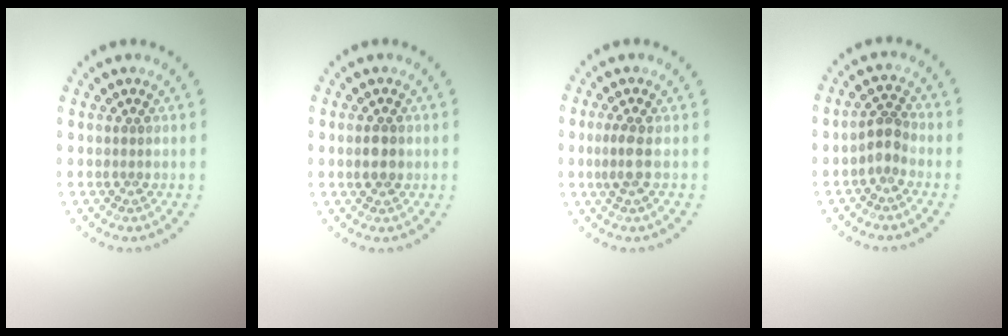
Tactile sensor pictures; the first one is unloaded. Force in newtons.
{"total": 2.0, "press": 1.9, "slide": 0.1}
{"total": 1.7, "press": 1.4, "slide": 0.9}
{"total": 1.8, "press": 1.5, "slide": 1.0}